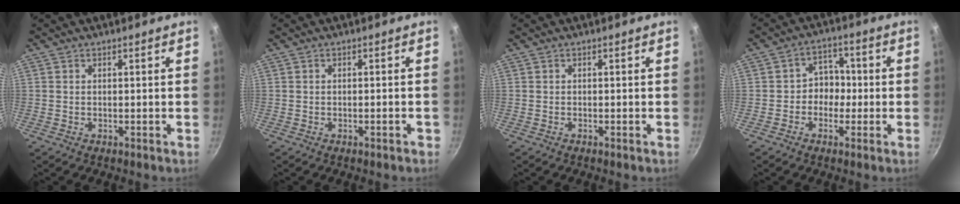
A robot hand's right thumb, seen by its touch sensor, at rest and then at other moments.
{"total": 1.2, "force": [-0.8, 0.3, 0.9], "torque": [-0.010, 0.009, -0.008]}
{"total": 0.0}
{"total": 5.7, "force": [-0.9, 4.9, 2.7], "torque": [0.011, 0.021, -0.024]}